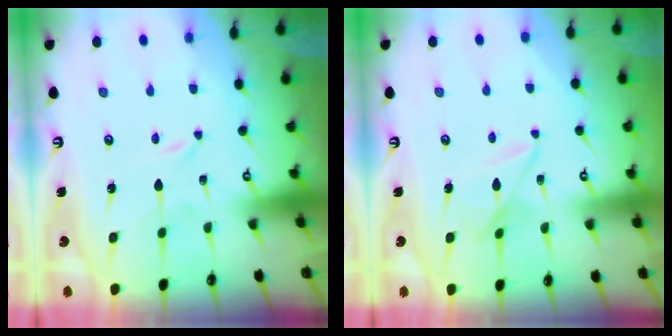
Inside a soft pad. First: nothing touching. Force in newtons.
{"total": 7.5, "press": 7.5, "slide": 0.4}